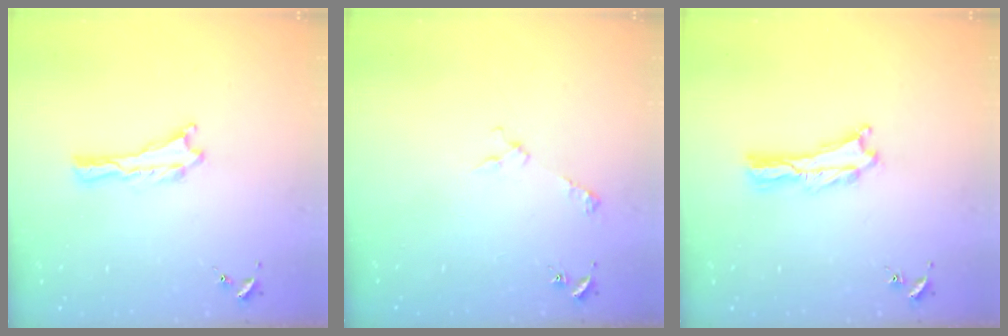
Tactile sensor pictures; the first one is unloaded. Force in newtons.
{"total": 3.3, "press": 3.3, "slide": 0.4}
{"total": 0.7, "press": 0.6, "slide": 0.2}